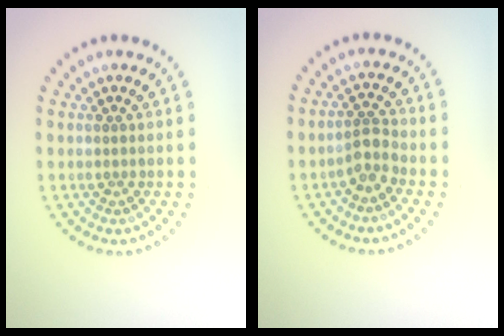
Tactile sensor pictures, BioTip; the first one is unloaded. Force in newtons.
{"total": 2.0, "press": 1.6, "slide": 1.3}